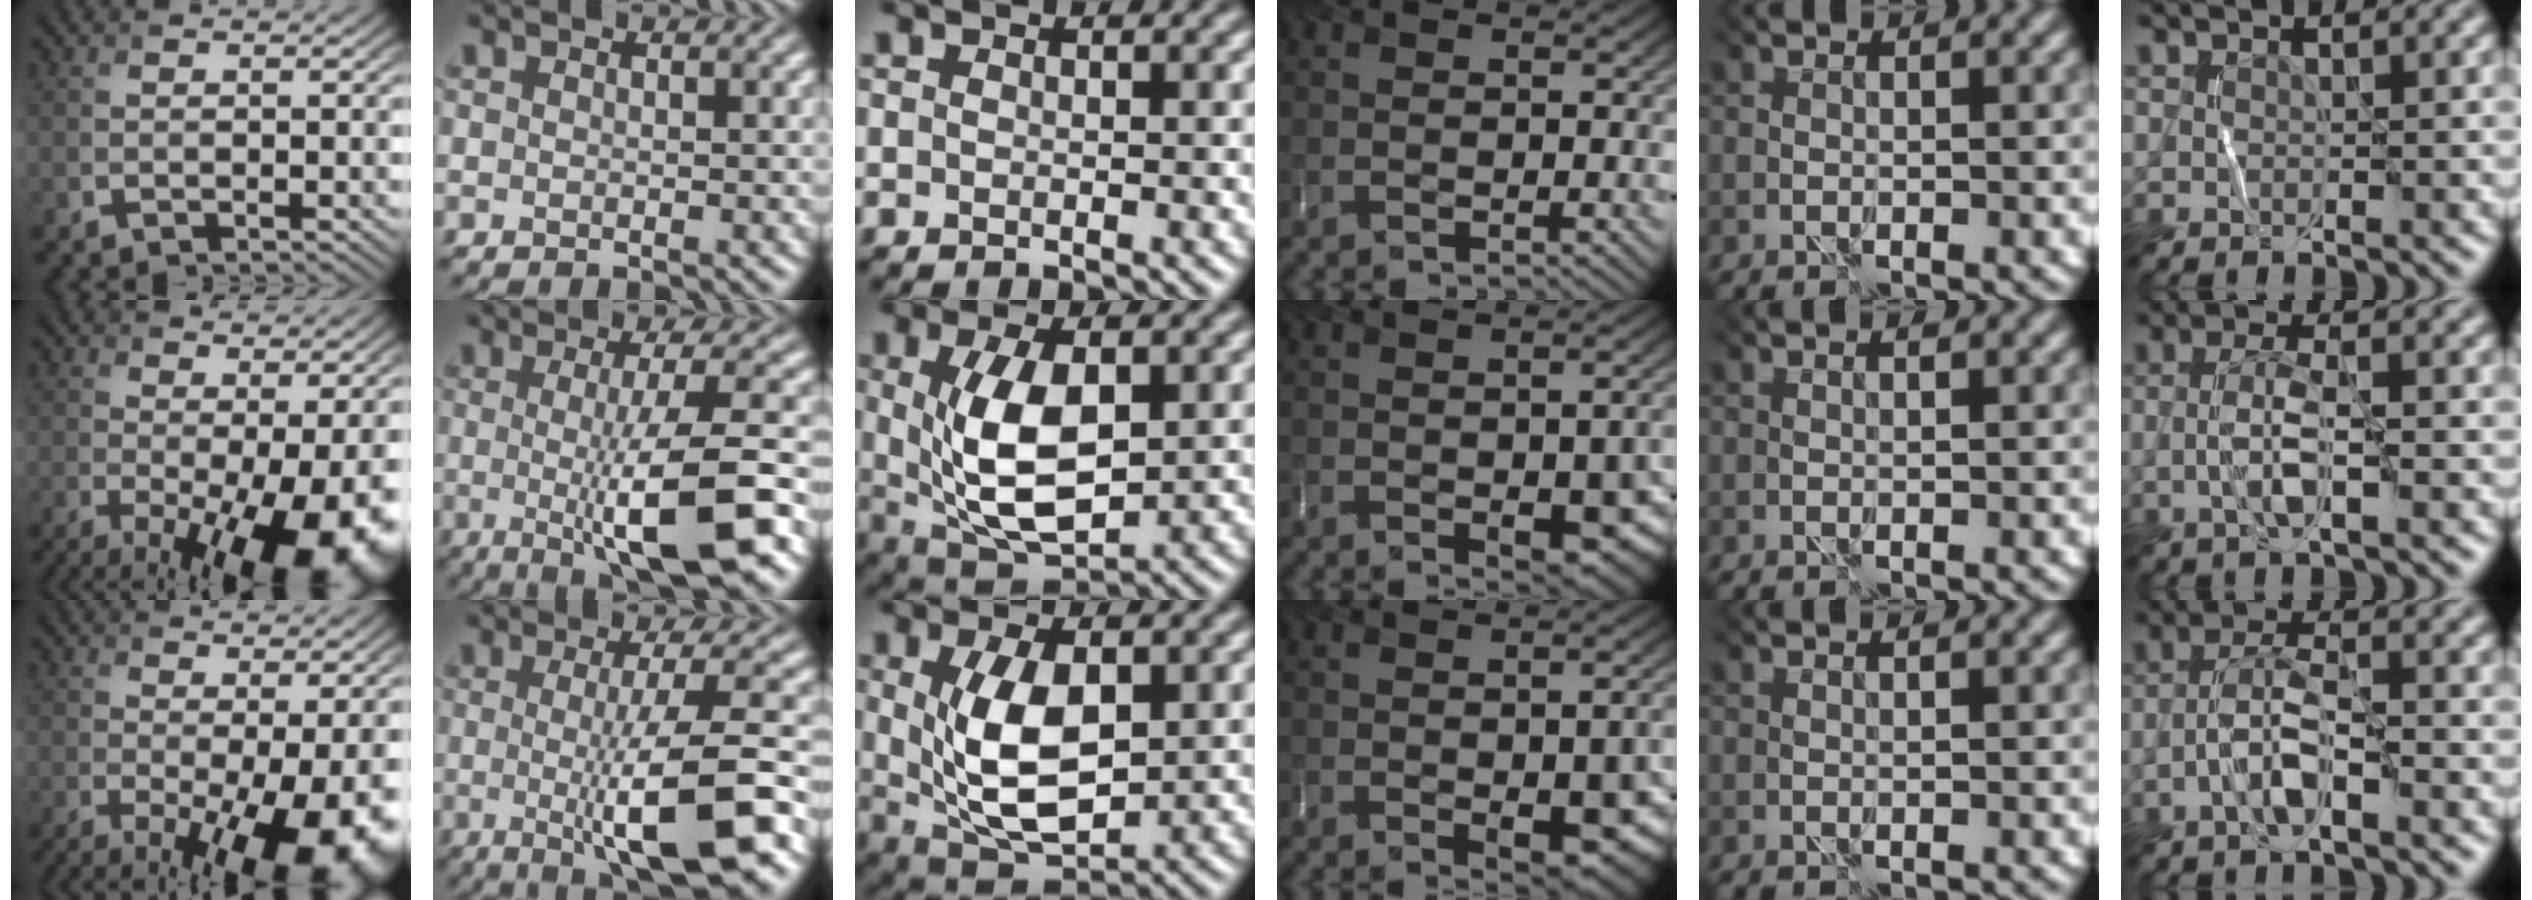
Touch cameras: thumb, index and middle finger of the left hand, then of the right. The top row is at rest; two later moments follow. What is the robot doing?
{"motion": "wrap", "object": "string"}